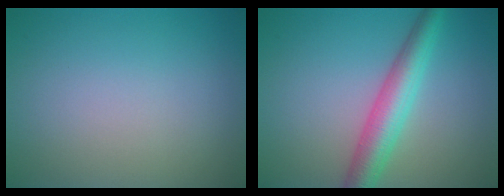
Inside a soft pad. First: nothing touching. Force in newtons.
{"total": 4.9, "press": 4.9, "slide": 0.1}